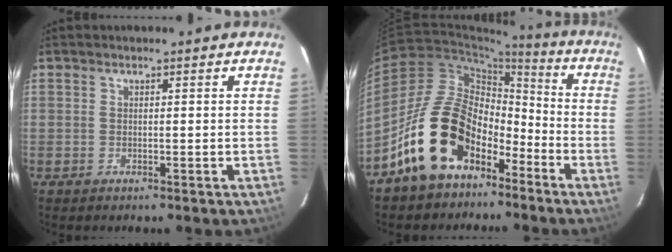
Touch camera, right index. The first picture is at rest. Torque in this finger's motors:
{"motor_torque": [1.25, -0.89, 0.99, 0.09]}